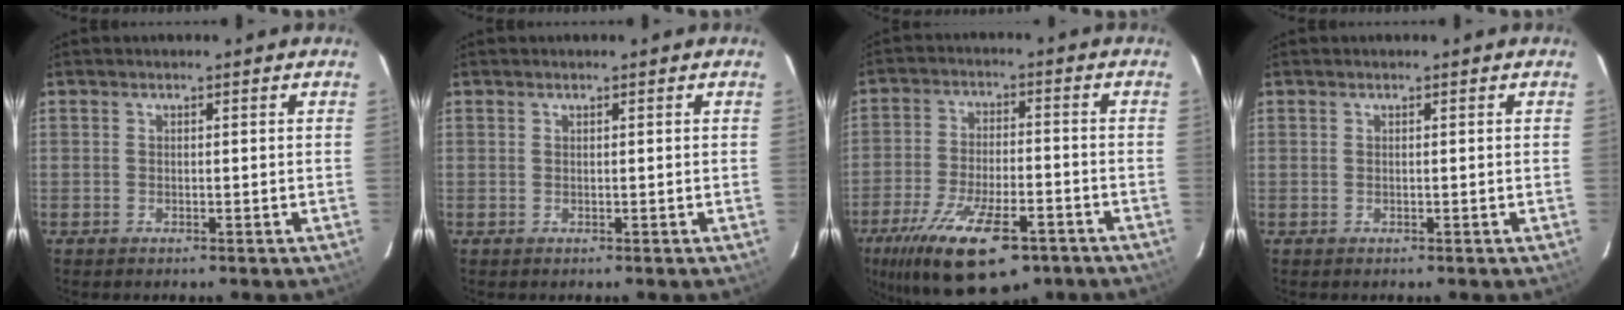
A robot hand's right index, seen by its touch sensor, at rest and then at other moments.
{"total": 0.0}
{"total": 18.9, "force": [-11.8, 7.1, 13.0], "torque": [-0.253, -0.041, -0.188]}
{"total": 0.0}